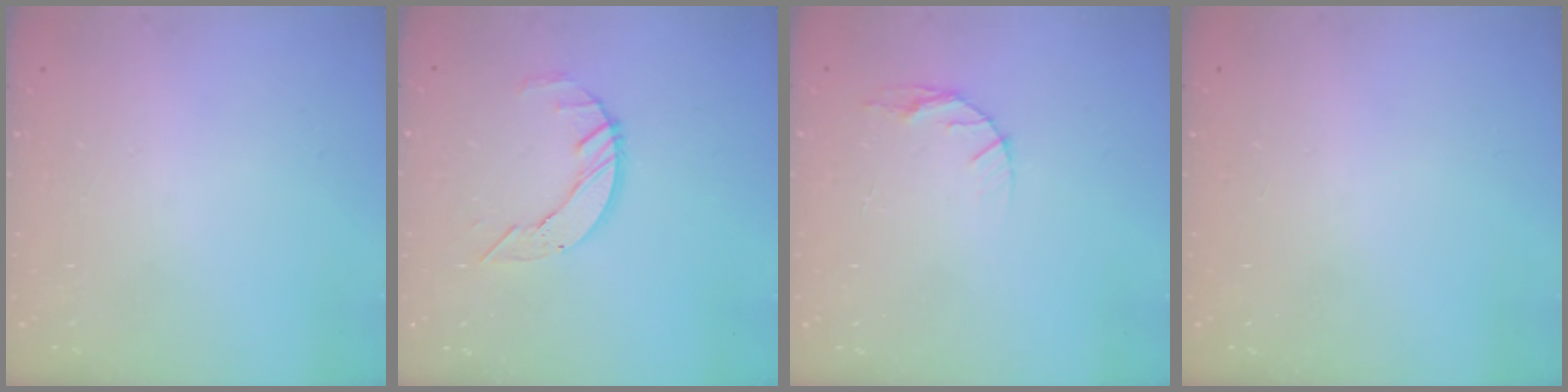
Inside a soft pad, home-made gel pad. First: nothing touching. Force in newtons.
{"total": 5.7, "press": 5.7, "slide": 0.6}
{"total": 4.9, "press": 4.9, "slide": 0.6}
{"total": 0.0}